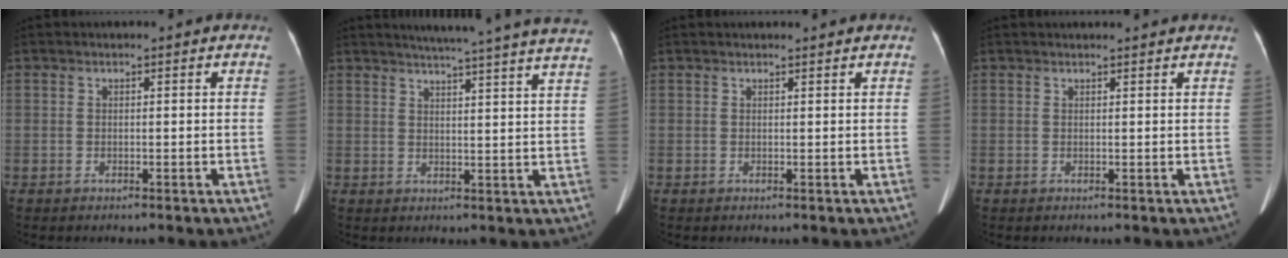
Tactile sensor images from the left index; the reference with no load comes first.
{"total": 21.5, "force": [19.6, -1.1, 8.9], "torque": [-0.131, -0.058, 0.229]}
{"total": 3.3, "force": [3.1, 0.1, 1.0], "torque": [-0.010, 0.003, 0.034]}
{"total": 4.7, "force": [4.5, 0.2, 1.4], "torque": [-0.016, 0.004, 0.044]}